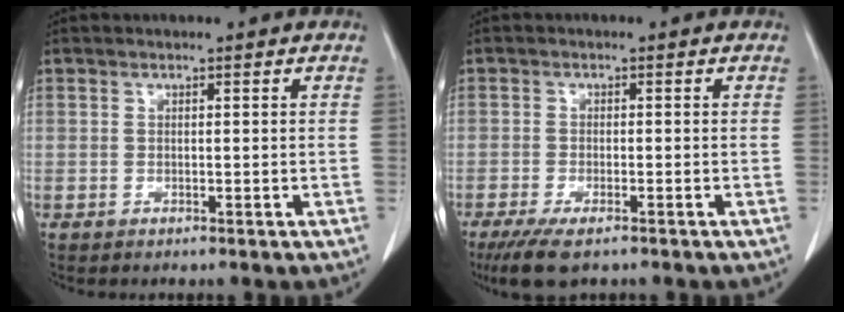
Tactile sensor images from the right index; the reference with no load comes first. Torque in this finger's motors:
{"motor_torque": [0.64, -0.52, 0.28, 0.07]}